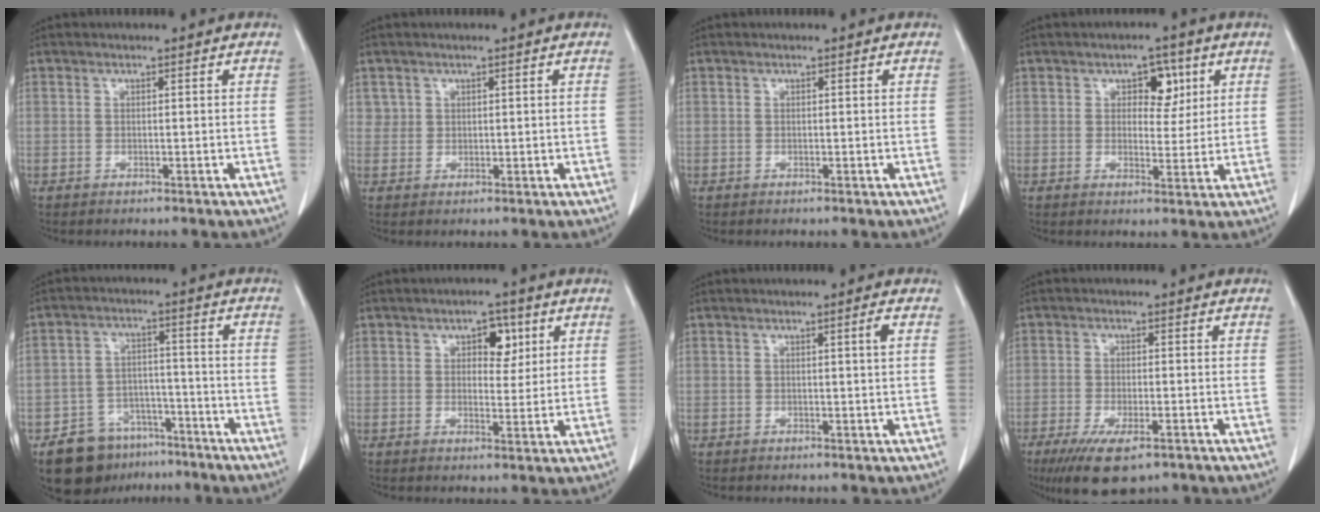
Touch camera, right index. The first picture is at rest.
{"total": 1.7, "force": [0.7, 1.5, 0.0], "torque": [0.013, 0.002, 0.009]}
{"total": 0.0}
{"total": 4.9, "force": [2.0, 2.9, 3.4], "torque": [-0.038, 0.008, 0.029]}
{"total": 9.4, "force": [-6.6, 6.2, 2.7], "torque": [-0.037, 0.021, -0.097]}
{"total": 4.5, "force": [1.8, 2.5, 3.2], "torque": [-0.039, 0.008, 0.025]}
{"total": 1.2, "force": [0.3, -0.4, 1.1], "torque": [-0.018, -0.001, 0.005]}
{"total": 8.6, "force": [-5.6, 2.6, 6.0], "torque": [-0.099, -0.017, -0.086]}